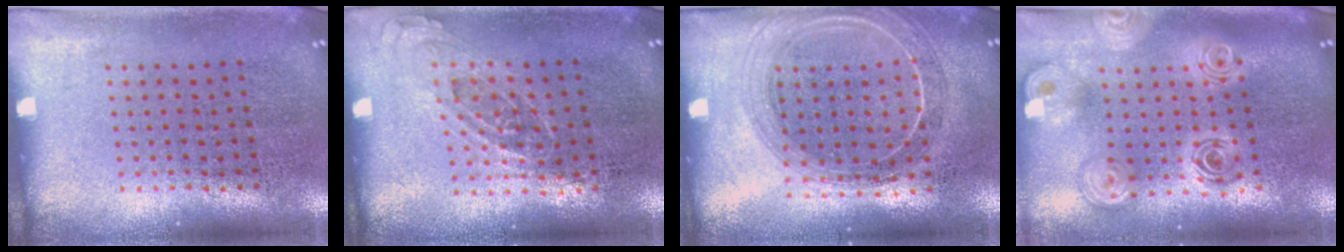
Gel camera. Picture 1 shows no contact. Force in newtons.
{"total": 0.8, "press": 0.7, "slide": 0.4}
{"total": 1.7, "press": 1.6, "slide": 0.6}
{"total": 2.6, "press": 1.9, "slide": 1.7}